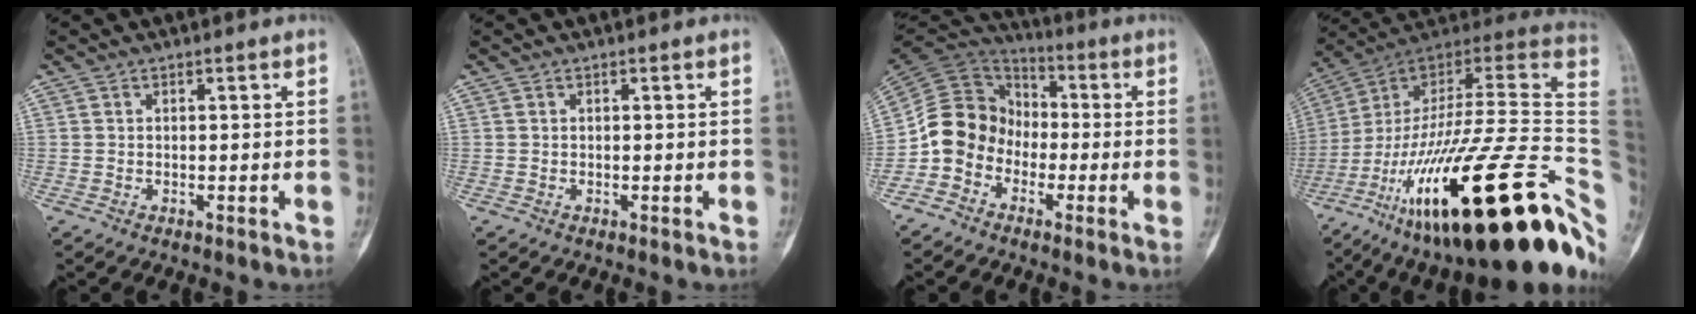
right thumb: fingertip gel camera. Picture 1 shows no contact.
{"total": 0.0}
{"total": 12.0, "force": [-3.7, 10.3, 4.9], "torque": [-0.068, 0.064, -0.082]}
{"total": 38.2, "force": [-14.0, 10.7, 33.9], "torque": [-0.458, 0.080, -0.231]}